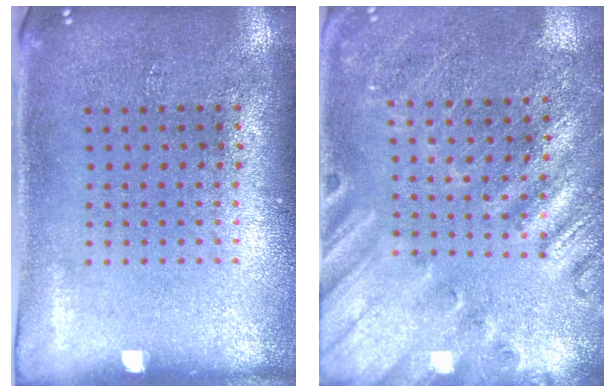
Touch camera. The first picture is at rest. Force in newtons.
{"total": 2.4, "press": 2.4, "slide": 0.5}